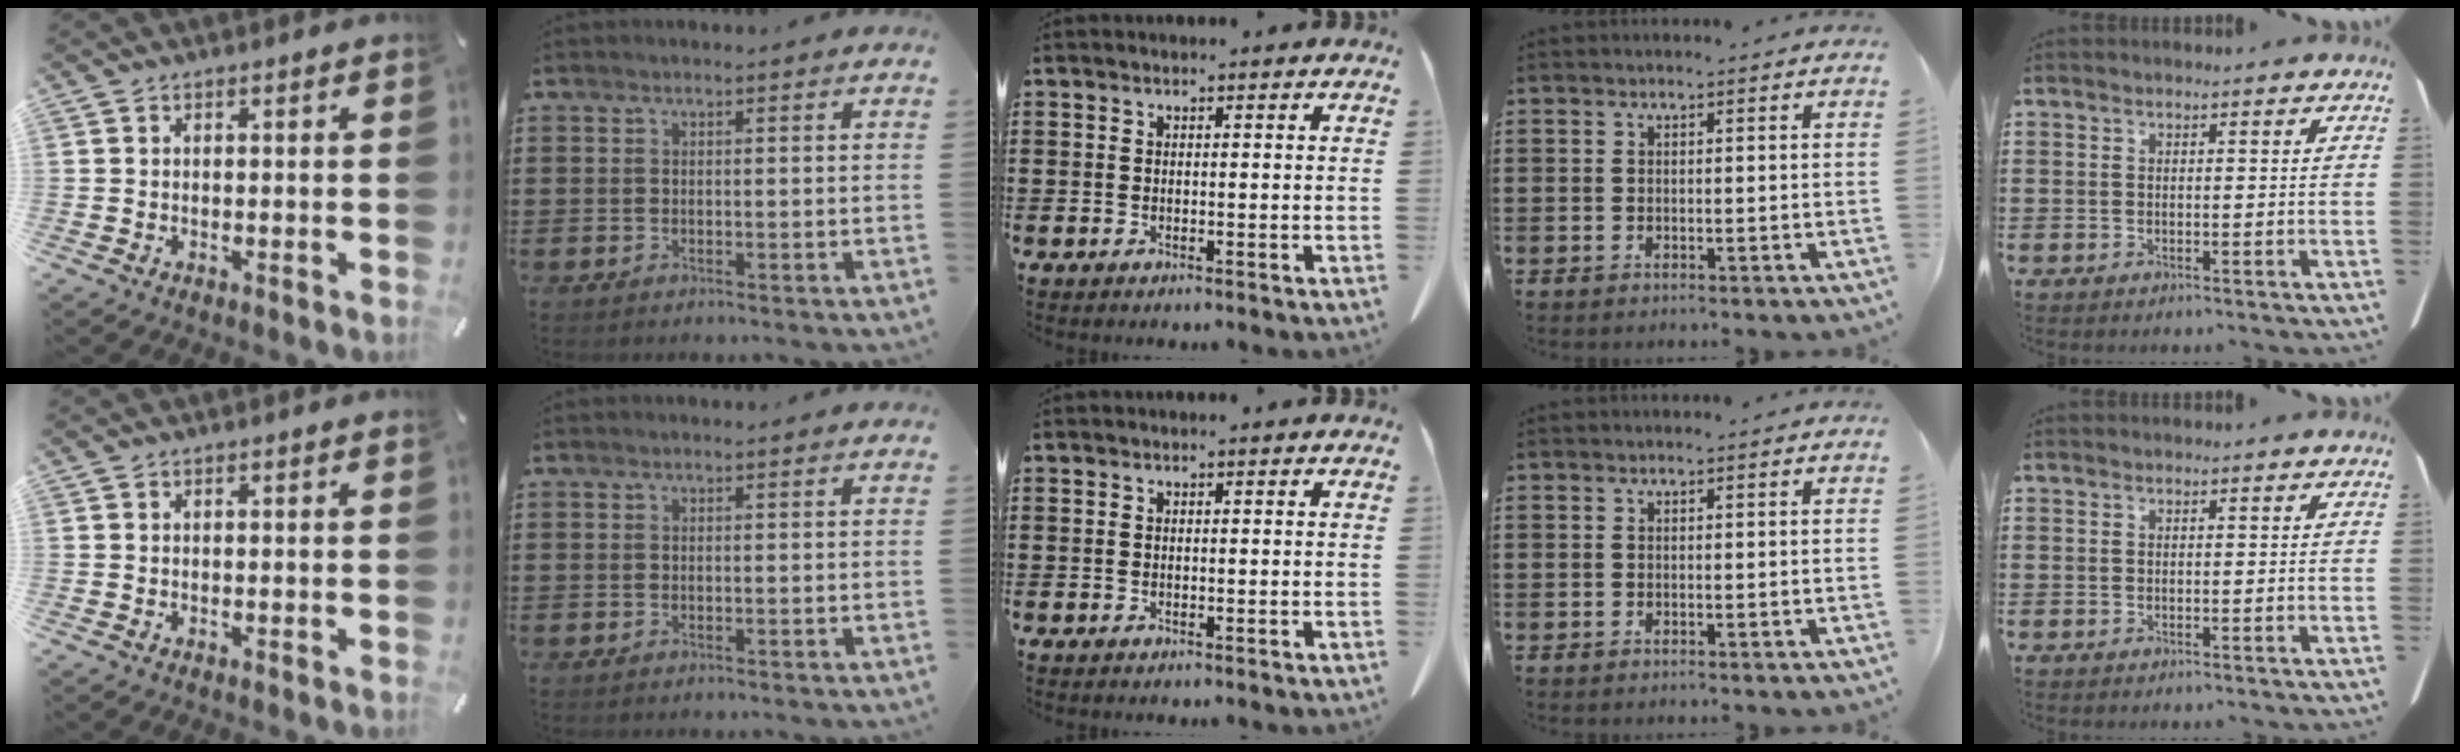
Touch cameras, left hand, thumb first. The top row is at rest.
{}